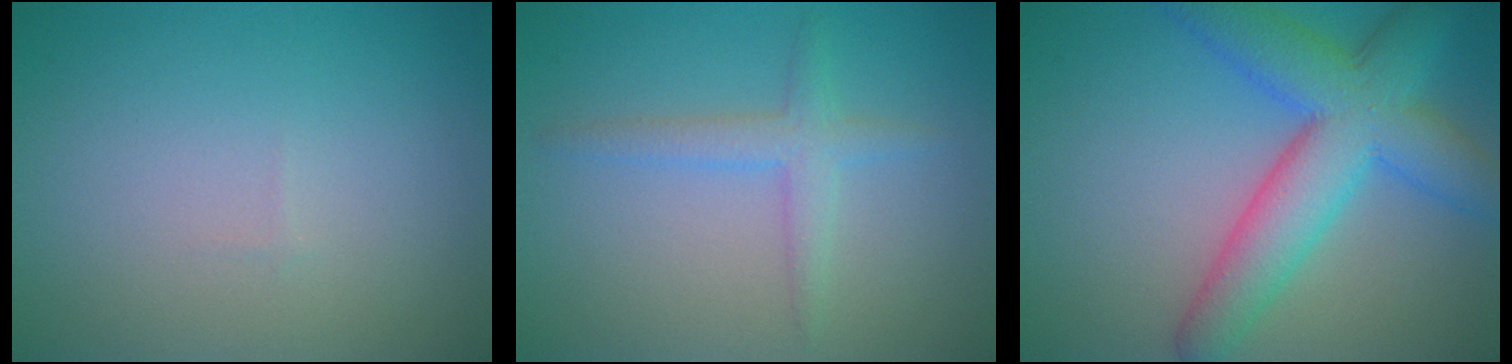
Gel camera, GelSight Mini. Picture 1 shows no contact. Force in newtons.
{"total": 2.3, "press": 2.3, "slide": 0.1}
{"total": 8.0, "press": 8.0, "slide": 0.2}